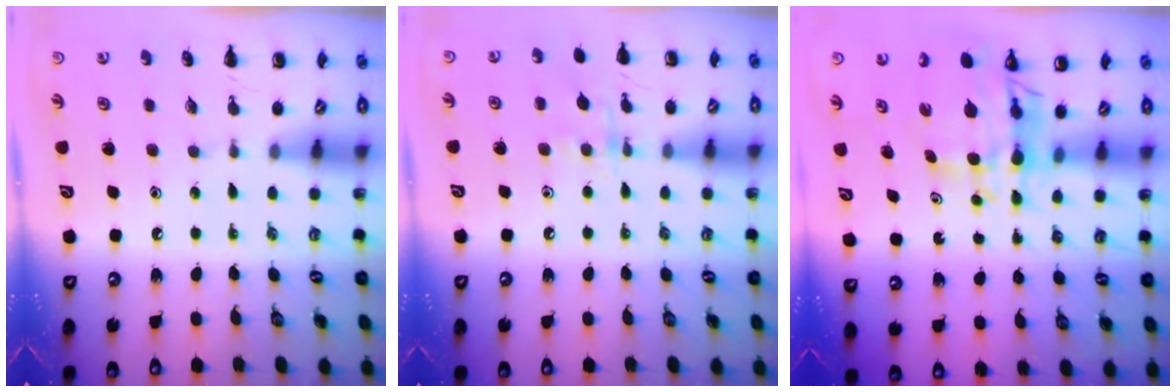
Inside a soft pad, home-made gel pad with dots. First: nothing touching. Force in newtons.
{"total": 8.6, "press": 8.5, "slide": 1.3}
{"total": 9.1, "press": 8.5, "slide": 3.2}